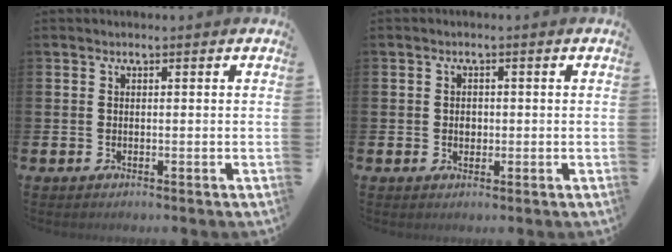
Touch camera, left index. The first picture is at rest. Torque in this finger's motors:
{"motor_torque": [0.05, 0.05, 0.00, 0.00]}